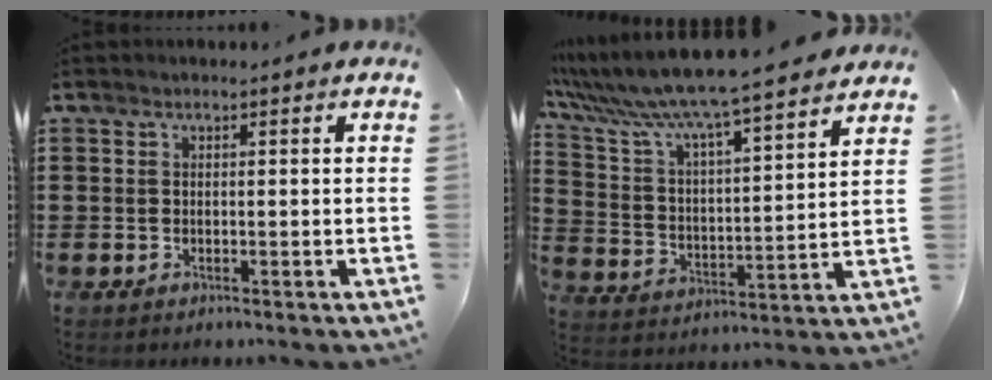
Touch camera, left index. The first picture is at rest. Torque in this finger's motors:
{"motor_torque": [2.14, 0.00, 1.05, 0.21]}